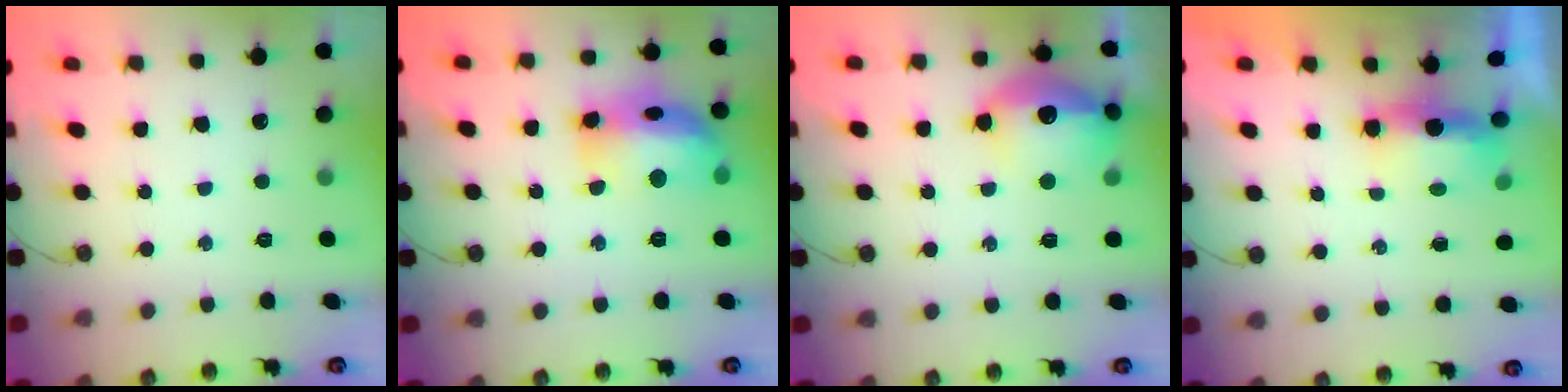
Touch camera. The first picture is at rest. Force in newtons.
{"total": 17.0, "press": 17.0, "slide": 1.6}
{"total": 16.0, "press": 16.0, "slide": 1.3}
{"total": 10.5, "press": 6.1, "slide": 8.5}